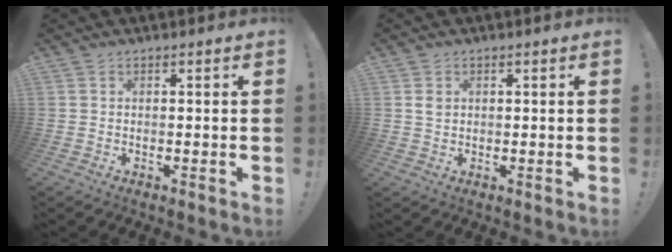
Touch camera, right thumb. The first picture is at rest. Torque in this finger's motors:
{"motor_torque": [-0.08, 0.13, 0.34, -0.36, 0.05]}